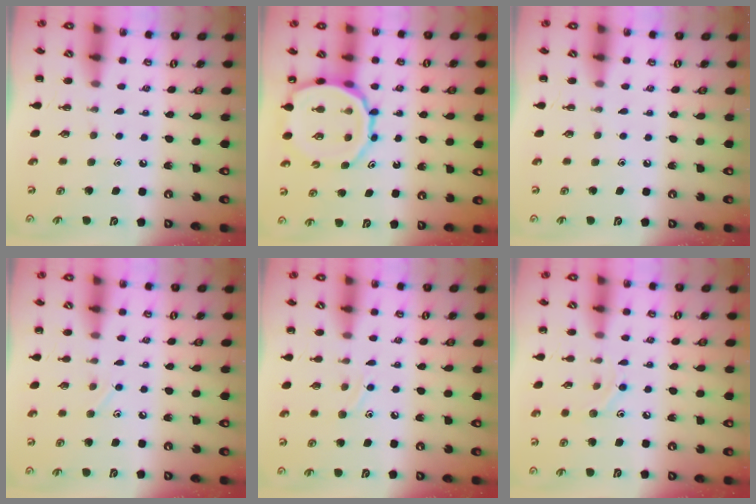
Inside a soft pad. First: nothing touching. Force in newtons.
{"total": 14.1, "press": 13.5, "slide": 4.1}
{"total": 0.0}
{"total": 4.1, "press": 3.9, "slide": 1.1}
{"total": 6.6, "press": 6.5, "slide": 1.1}
{"total": 6.3, "press": 6.0, "slide": 1.7}